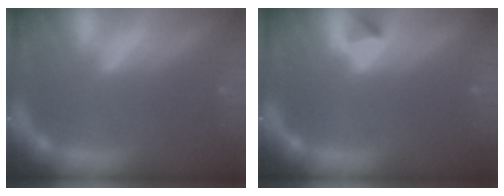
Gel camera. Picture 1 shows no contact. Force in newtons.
{"total": 0.9}